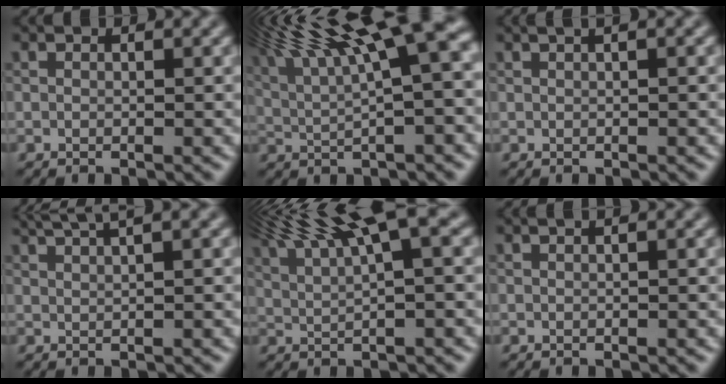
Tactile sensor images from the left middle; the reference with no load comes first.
{"total": 13.2, "force": [6.4, 3.2, 11.1], "torque": [-0.177, 0.024, 0.106]}
{"total": 3.8, "force": [1.8, 1.7, 2.9], "torque": [-0.016, 0.019, 0.006]}
{"total": 4.5, "force": [3.3, 0.9, 2.9], "torque": [-0.036, 0.012, 0.039]}
{"total": 10.5, "force": [6.3, 2.5, 8.0], "torque": [-0.121, 0.031, 0.094]}
{"total": 1.8, "force": [0.8, 0.6, 1.5], "torque": [-0.016, 0.005, 0.005]}